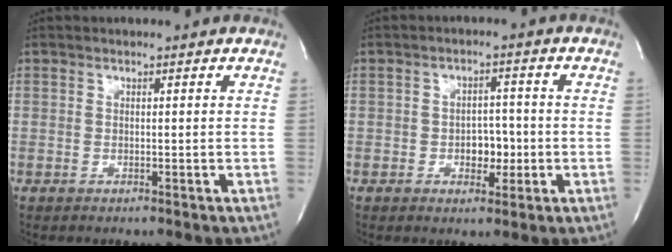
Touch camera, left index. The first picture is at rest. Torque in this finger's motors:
{"motor_torque": [0.05, -0.01, 0.05, 0.02]}